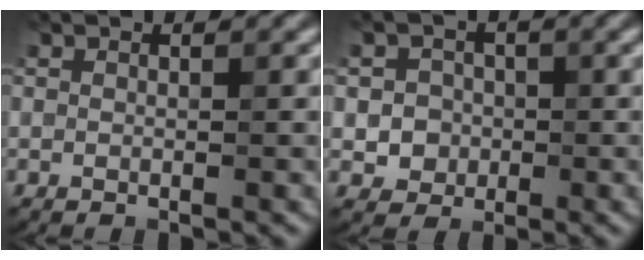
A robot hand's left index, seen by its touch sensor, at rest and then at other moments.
{"total": 2.8, "force": [-0.4, 2.6, 0.9], "torque": [0.005, -0.003, -0.015]}